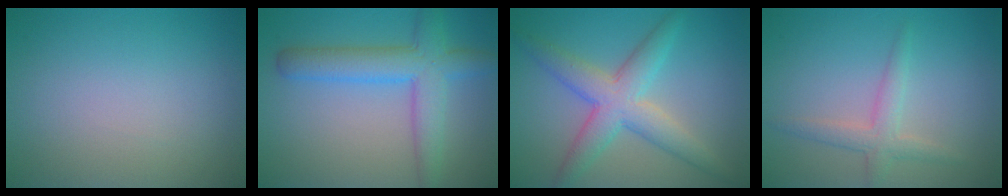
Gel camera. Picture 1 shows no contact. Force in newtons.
{"total": 5.5, "press": 5.5, "slide": 0.2}
{"total": 5.3, "press": 5.3, "slide": 0.1}
{"total": 2.4, "press": 2.4, "slide": 0.1}